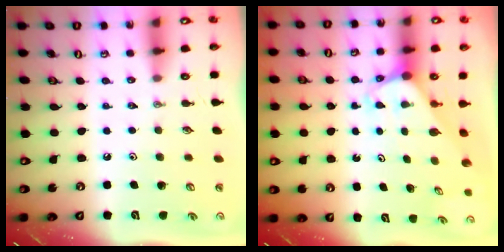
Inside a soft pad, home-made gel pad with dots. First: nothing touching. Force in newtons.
{"total": 1.9, "press": 1.9, "slide": 0.1}